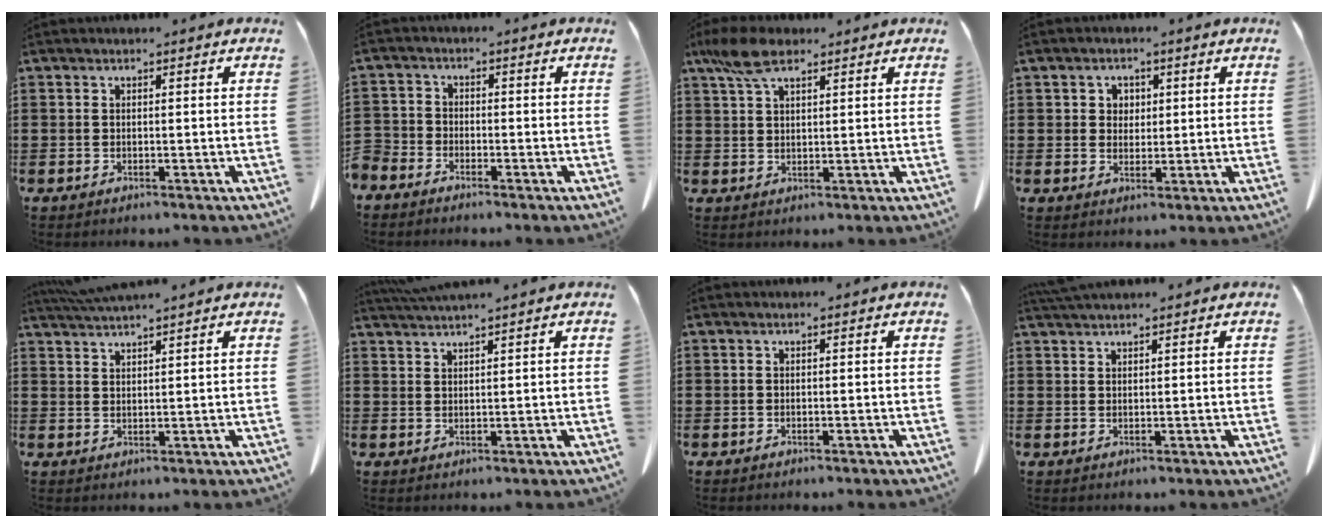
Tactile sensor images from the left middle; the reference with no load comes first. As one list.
[{"total": 2.4, "force": [-2.3, 0.8, 0.1], "torque": [-0.015, -0.004, -0.051]}, {"total": 6.3, "force": [4.0, 2.3, 4.3], "torque": [-0.100, -0.001, 0.073]}, {"total": 2.3, "force": [1.0, 2.1, 0.5], "torque": [-0.010, 0.005, 0.016]}, {"total": 3.0, "force": [2.9, -0.3, 0.6], "torque": [-0.021, -0.005, 0.056]}, {"total": 2.2, "force": [2.1, -0.4, 0.3], "torque": [-0.012, -0.002, 0.042]}, {"total": 0.0}, {"total": 2.0, "force": [1.9, 0.1, 0.5], "torque": [-0.015, 0.001, 0.037]}]